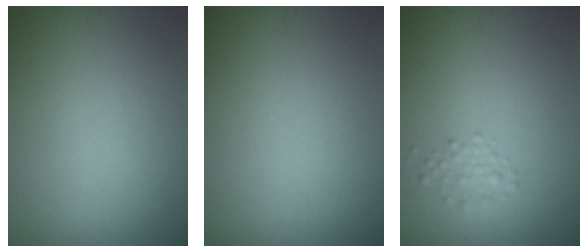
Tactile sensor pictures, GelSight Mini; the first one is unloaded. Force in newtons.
{"total": 0.0}
{"total": 1.4, "press": 1.4, "slide": 0.1}